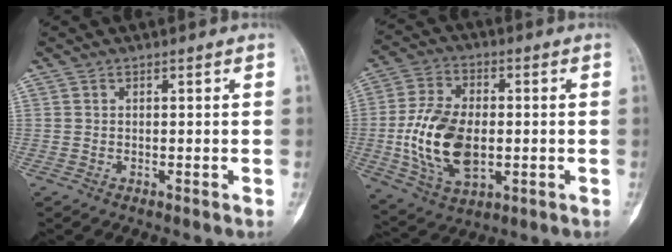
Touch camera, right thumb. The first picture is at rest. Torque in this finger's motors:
{"motor_torque": [1.78, 1.44, 1.00, -0.85, 0.36]}